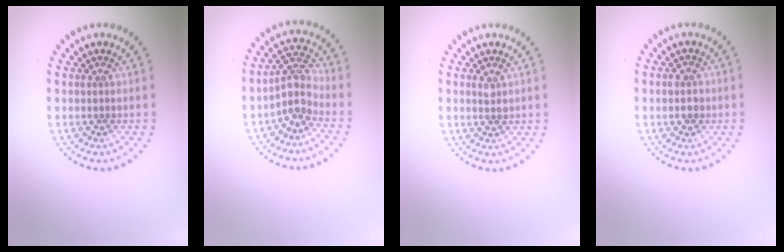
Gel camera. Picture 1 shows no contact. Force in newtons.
{"total": 2.9, "press": 2.2, "slide": 1.9}
{"total": 1.0, "press": 0.9, "slide": 0.1}
{"total": 1.4, "press": 1.4, "slide": 0.3}